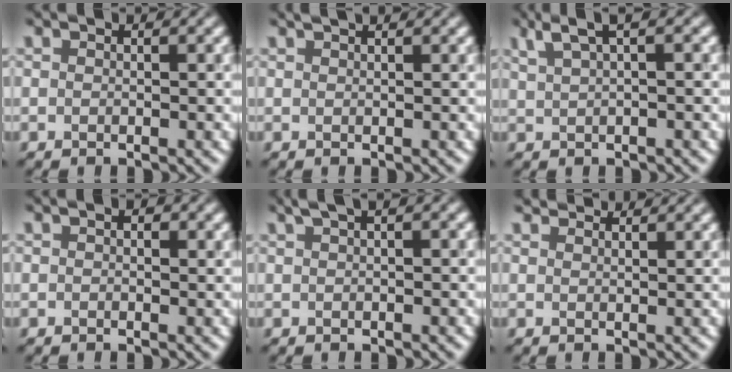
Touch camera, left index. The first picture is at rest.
{"total": 1.8, "force": [1.3, 0.5, 1.1], "torque": [-0.010, 0.004, 0.000]}
{"total": 2.9, "force": [1.9, 0.5, 2.1], "torque": [-0.028, 0.014, 0.035]}
{"total": 0.9, "force": [0.4, 0.4, 0.7], "torque": [-0.010, 0.000, 0.001]}
{"total": 2.4, "force": [1.3, 0.5, 2.0], "torque": [-0.029, 0.006, 0.016]}
{"total": 4.0, "force": [3.7, 0.9, 1.3], "torque": [-0.017, 0.012, 0.032]}